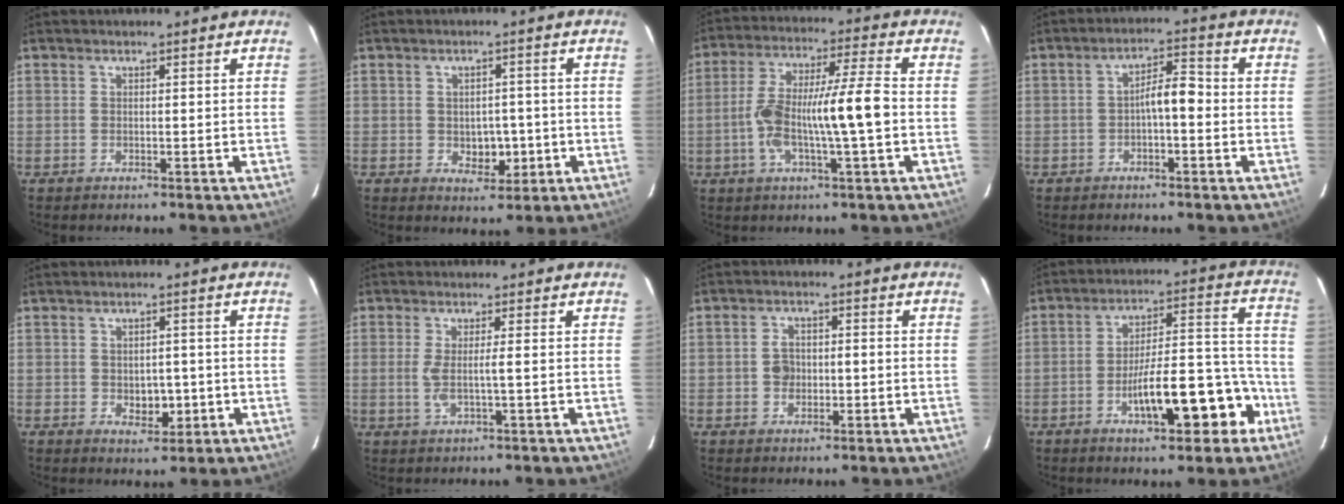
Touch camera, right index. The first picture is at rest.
{"total": 4.2, "force": [-0.9, 2.9, 2.9], "torque": [-0.031, 0.004, -0.003]}
{"total": 12.5, "force": [-2.0, 0.9, 12.3], "torque": [-0.234, 0.018, -0.039]}
{"total": 4.7, "force": [-0.9, 1.4, 4.4], "torque": [-0.070, 0.021, -0.014]}
{"total": 3.8, "force": [-0.8, 2.5, 2.7], "torque": [-0.031, 0.001, -0.003]}
{"total": 3.4, "force": [-0.3, 0.0, 3.4], "torque": [-0.068, -0.004, -0.003]}
{"total": 3.4, "force": [-0.6, 2.4, 2.3], "torque": [-0.045, 0.010, -0.011]}
{"total": 14.3, "force": [-6.3, 4.0, 12.2], "torque": [-0.185, 0.035, -0.088]}